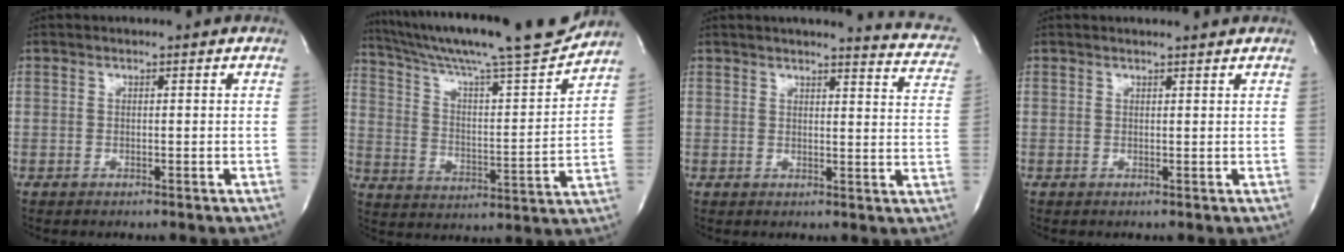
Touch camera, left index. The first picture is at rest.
{"total": 20.7, "force": [18.4, -0.3, 9.4], "torque": [-0.164, -0.030, 0.279]}
{"total": 10.3, "force": [9.3, 1.4, 4.1], "torque": [-0.031, -0.039, 0.074]}
{"total": 1.4, "force": [1.4, -0.1, 0.4], "torque": [-0.006, 0.000, 0.012]}